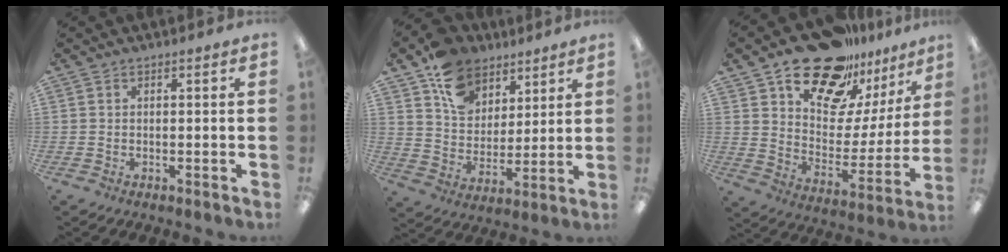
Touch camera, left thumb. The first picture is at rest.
{"total": 13.5, "force": [9.0, 9.1, 4.3], "torque": [-0.080, -0.051, 0.175]}
{"total": 19.9, "force": [15.2, 10.3, 7.6], "torque": [-0.123, -0.105, 0.268]}